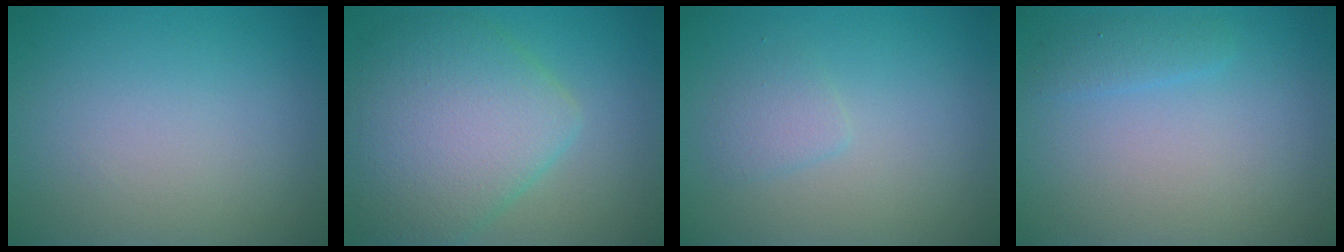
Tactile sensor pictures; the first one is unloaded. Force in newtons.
{"total": 7.7, "press": 7.7, "slide": 0.2}
{"total": 1.4, "press": 1.4, "slide": 0.1}
{"total": 1.2, "press": 1.2, "slide": 0.1}